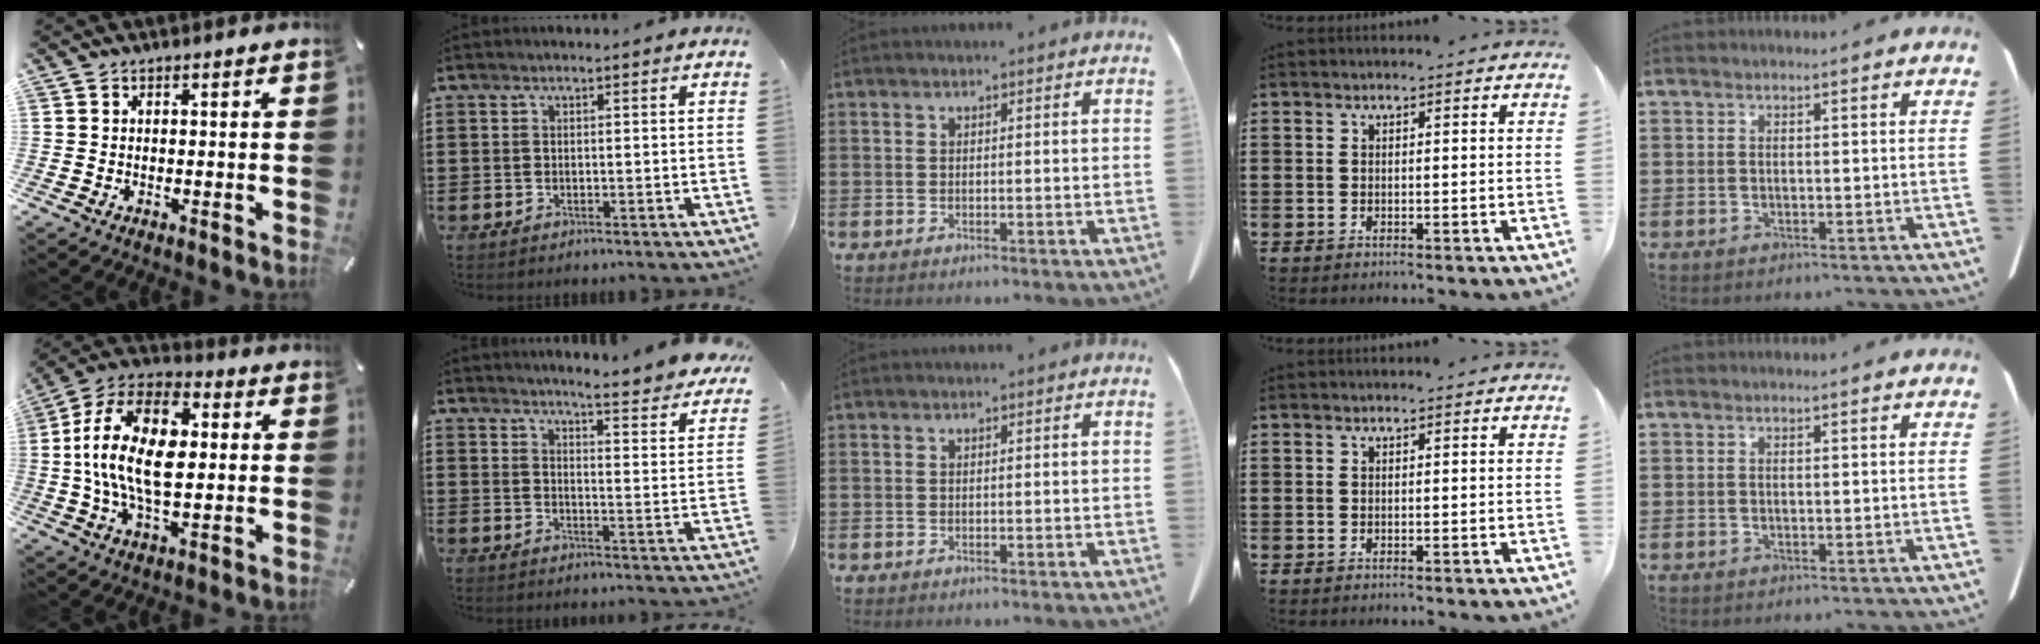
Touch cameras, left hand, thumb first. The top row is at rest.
{"thumb": {"total": 17.7, "force": [0.7, 10.2, 14.4], "torque": [-0.298, 0.009, 0.009]}, "index": {"total": 5.0, "force": [4.7, -0.8, 1.5], "torque": [-0.035, -0.042, 0.073]}}